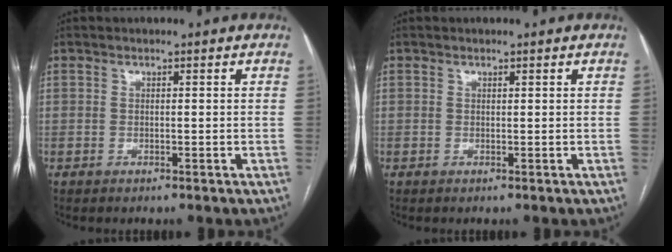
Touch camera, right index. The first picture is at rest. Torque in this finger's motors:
{"motor_torque": [0.14, 0.00, 0.04, 0.01]}